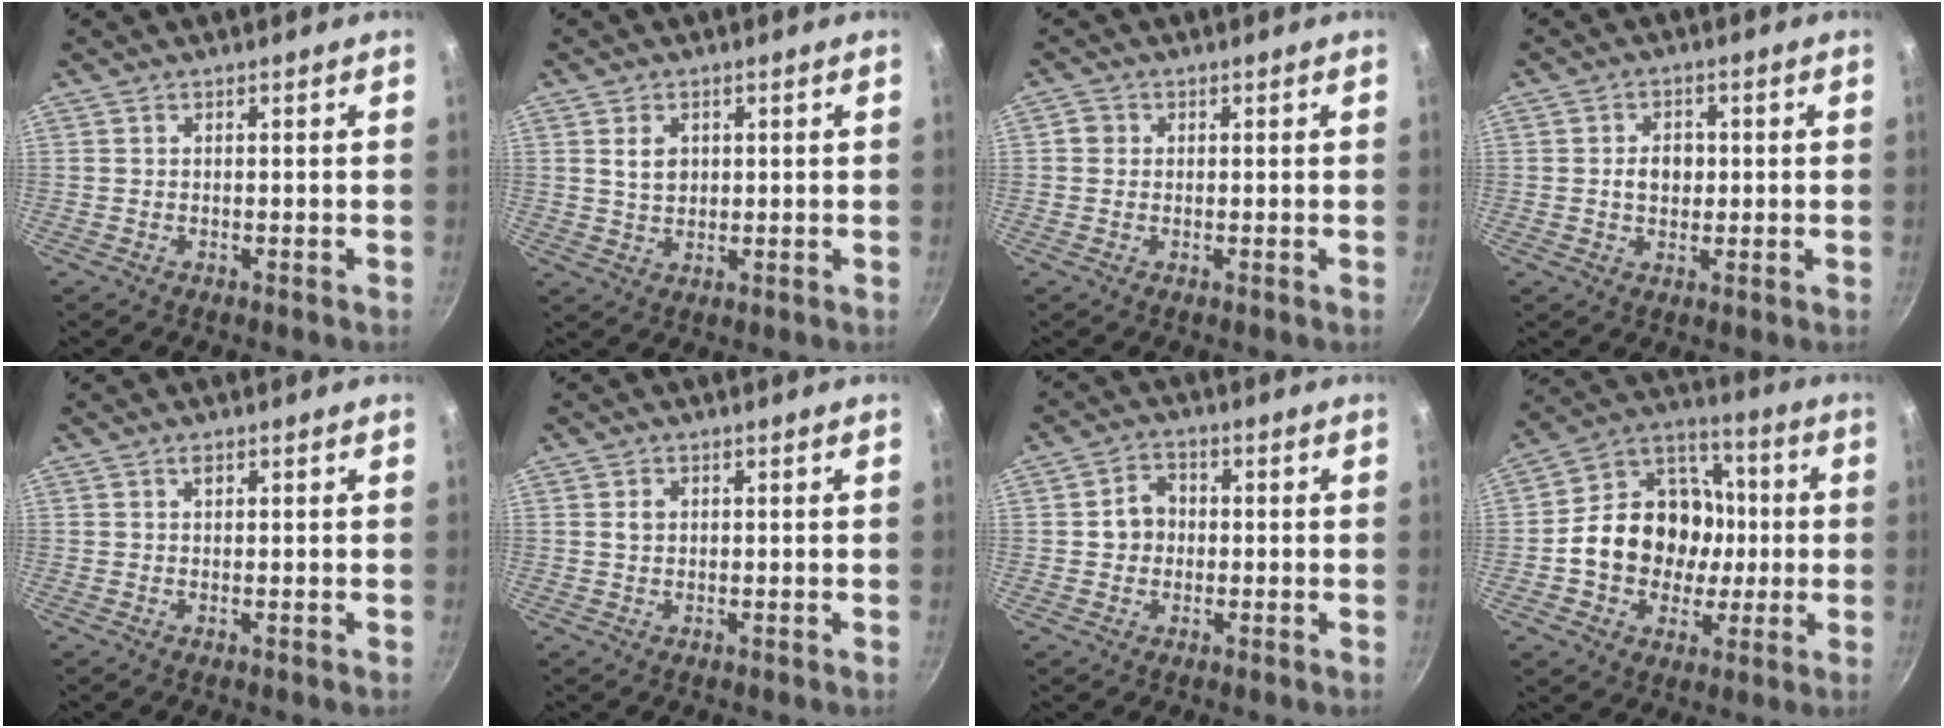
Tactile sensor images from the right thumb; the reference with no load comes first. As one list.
[{"total": 4.0, "force": [1.1, 3.0, 2.5], "torque": [-0.033, -0.004, 0.025]}, {"total": 1.2, "force": [0.0, 1.1, 0.4], "torque": [-0.004, 0.004, -0.003]}, {"total": 4.5, "force": [0.2, 3.6, 2.8], "torque": [-0.024, 0.002, 0.000]}, {"total": 1.0, "force": [0.4, 0.6, 0.6], "torque": [-0.007, -0.001, 0.006]}, {"total": 2.1, "force": [0.5, 1.6, 1.2], "torque": [-0.015, 0.002, 0.009]}, {"total": 5.0, "force": [-0.1, 4.4, 2.4], "torque": [-0.011, 0.010, -0.008]}, {"total": 18.8, "force": [-1.0, 15.8, 10.2], "torque": [-0.135, 0.039, -0.022]}]